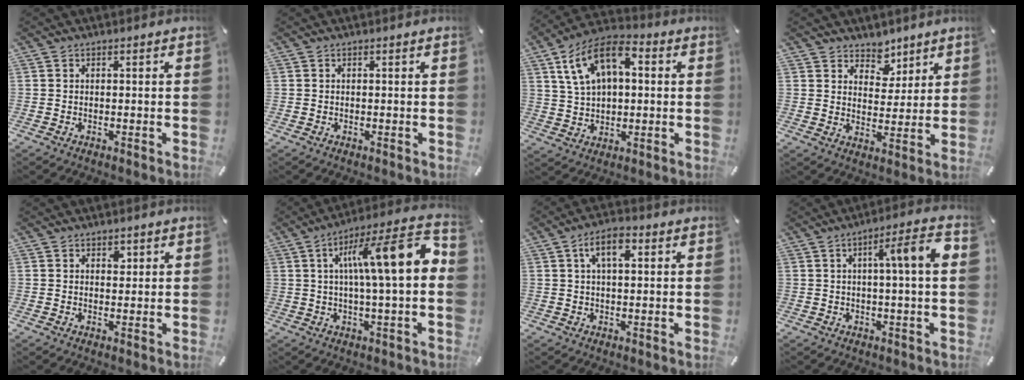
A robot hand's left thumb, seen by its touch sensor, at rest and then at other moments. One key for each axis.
{"total": 0.0}
{"total": 12.7, "fx": 4.6, "fy": 8.2, "fz": 8.5, "tx": -0.170, "ty": 0.004, "tz": 0.087}
{"total": 6.2, "fx": 4.5, "fy": 4.3, "fz": 0.0, "tx": 0.006, "ty": -0.037, "tz": 0.080}
{"total": 1.6, "fx": 0.8, "fy": 1.2, "fz": 0.7, "tx": 0.010, "ty": -0.007, "tz": 0.009}
{"total": 16.0, "fx": 3.1, "fy": 2.7, "fz": 15.5, "tx": -0.253, "ty": -0.004, "tz": 0.038}
{"total": 6.5, "fx": 2.3, "fy": 3.0, "fz": 5.4, "tx": -0.097, "ty": 0.004, "tz": 0.035}
{"total": 9.7, "fx": 1.6, "fy": 1.2, "fz": 9.5, "tx": -0.152, "ty": -0.001, "tz": 0.018}